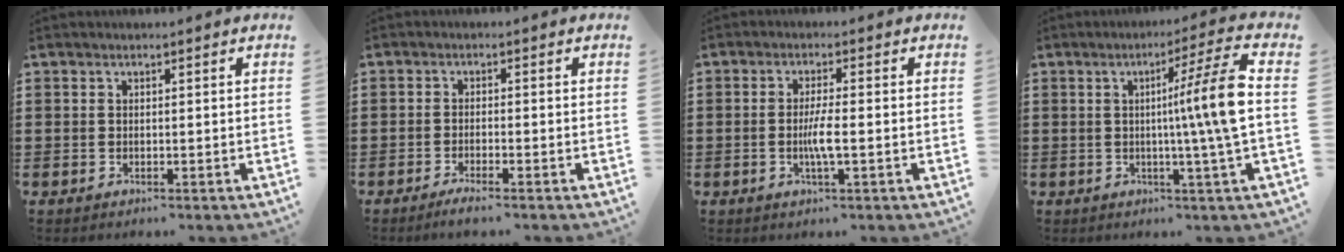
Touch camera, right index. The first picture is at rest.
{"total": 1.7, "force": [-1.4, -0.1, 0.9], "torque": [-0.013, -0.002, -0.025]}
{"total": 3.8, "force": [-1.0, 0.1, 3.7], "torque": [-0.080, -0.013, -0.022]}
{"total": 11.0, "force": [0.3, -0.7, 10.9], "torque": [-0.180, -0.011, -0.006]}